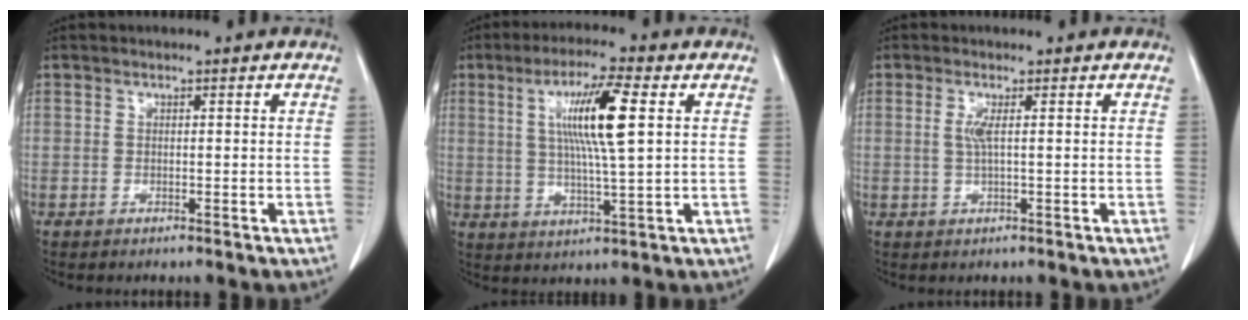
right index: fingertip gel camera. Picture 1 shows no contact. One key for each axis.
{"total": 10.5, "fx": 2.7, "fy": 0.1, "fz": 10.1, "tx": -0.188, "ty": 0.003, "tz": 0.047}
{"total": 2.0, "fx": 0.4, "fy": -0.1, "fz": 2.0, "tx": -0.052, "ty": -0.001, "tz": 0.007}